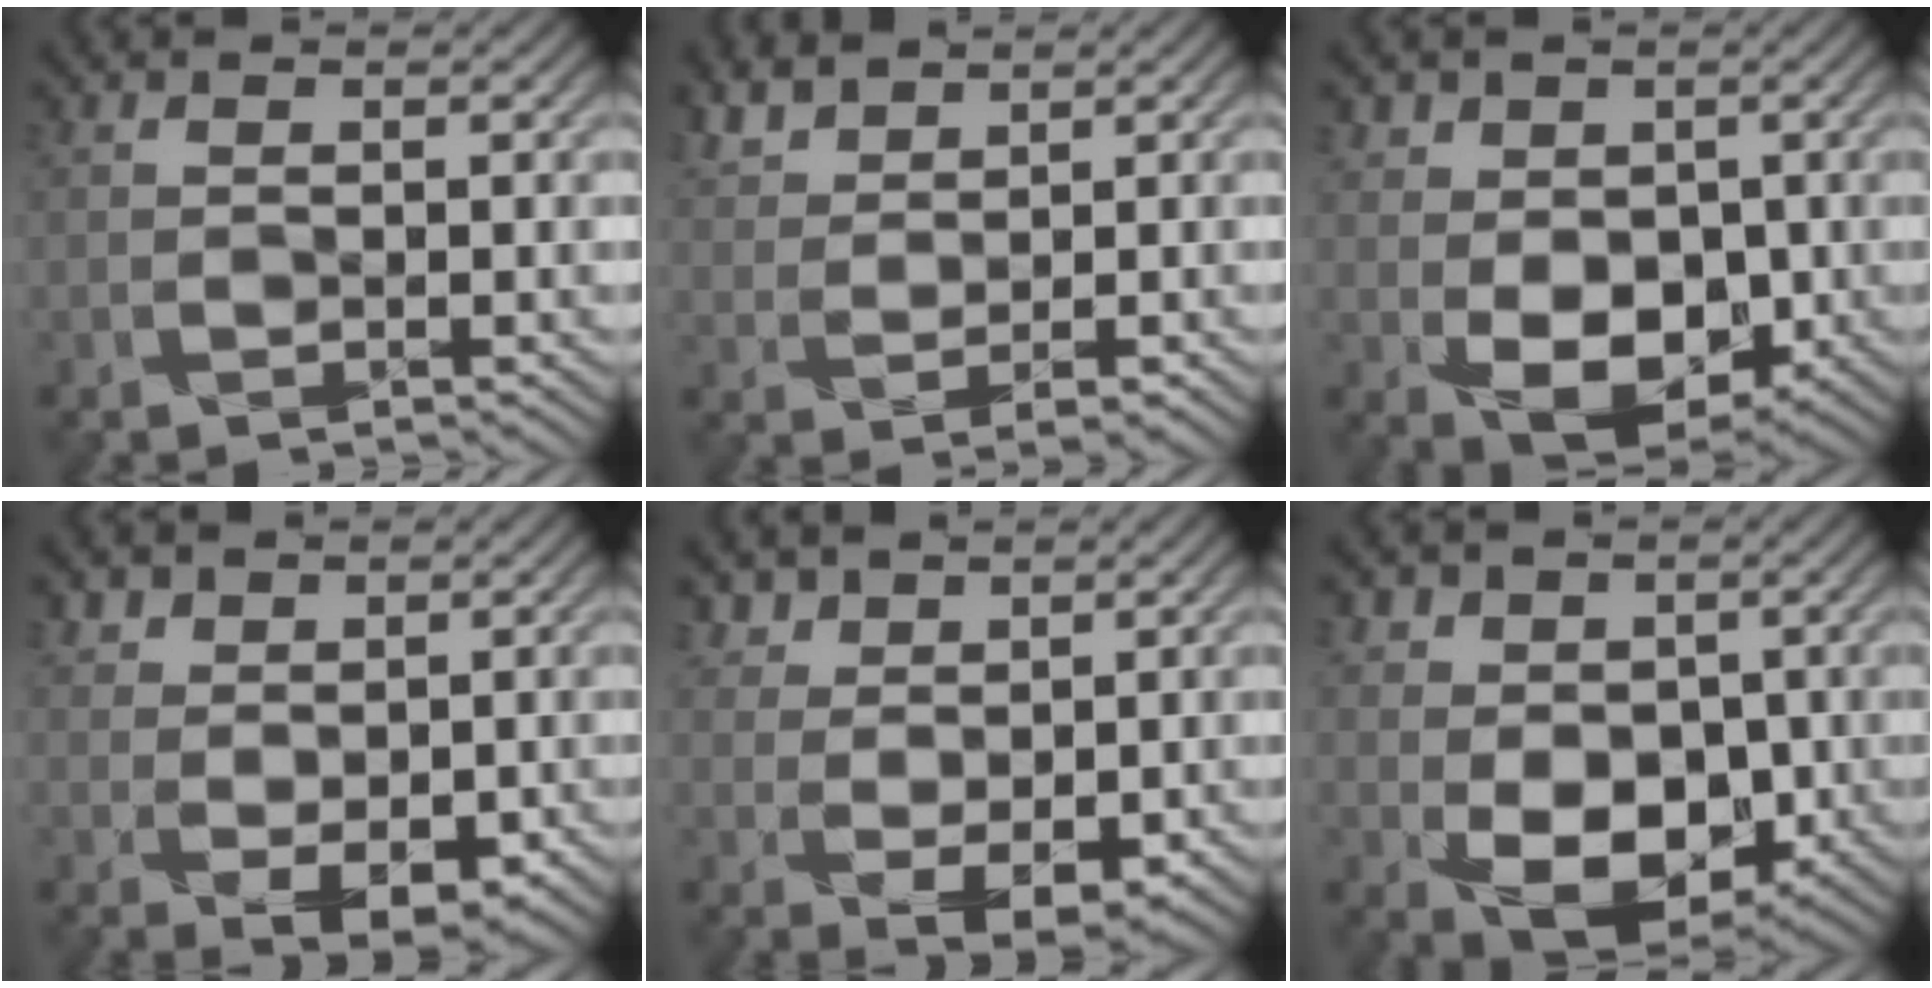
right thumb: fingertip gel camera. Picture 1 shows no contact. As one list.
[{"total": 3.8, "force": [3.0, 1.5, 1.7], "torque": [-0.050, 0.009, 0.068]}, {"total": 6.9, "force": [0.2, 5.6, 4.0], "torque": [-0.087, -0.012, 0.006]}, {"total": 4.0, "force": [1.3, 2.9, 2.4], "torque": [-0.052, -0.007, 0.031]}, {"total": 4.4, "force": [2.4, 2.8, 2.3], "torque": [-0.052, -0.006, 0.056]}, {"total": 8.1, "force": [0.1, 6.5, 4.9], "torque": [-0.101, -0.014, 0.004]}]